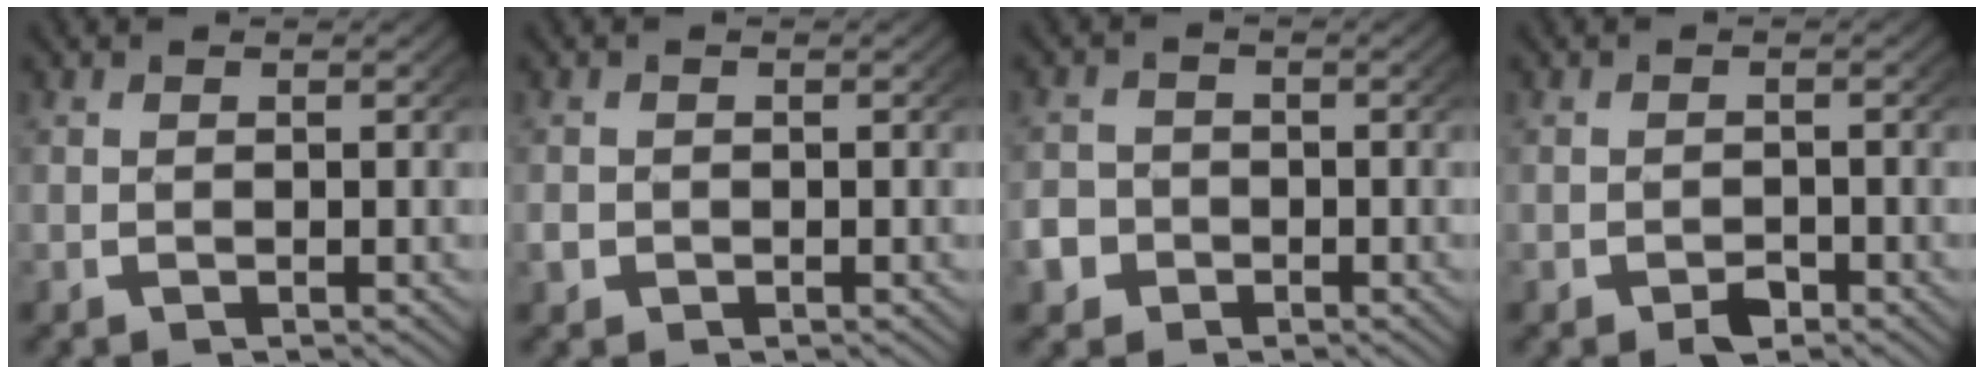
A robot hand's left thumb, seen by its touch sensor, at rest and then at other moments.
{"total": 1.3, "force": [-0.4, 1.2, 0.4], "torque": [-0.013, -0.004, -0.009]}
{"total": 4.2, "force": [-1.9, 3.7, 0.7], "torque": [-0.025, -0.015, -0.033]}
{"total": 1.6, "force": [-1.0, 1.0, 0.8], "torque": [-0.009, -0.010, -0.017]}